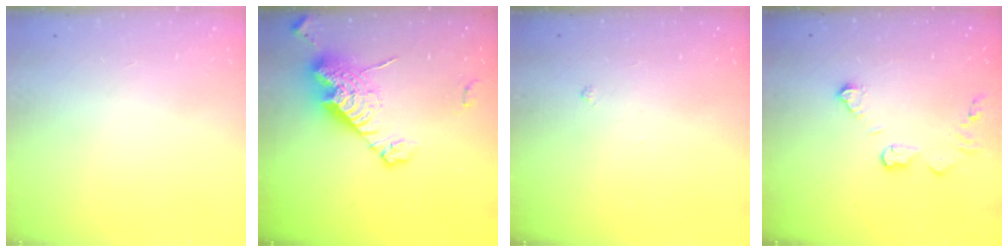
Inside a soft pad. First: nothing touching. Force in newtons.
{"total": 16.6, "press": 16.5, "slide": 1.5}
{"total": 2.9, "press": 2.8, "slide": 0.6}
{"total": 8.3, "press": 8.3, "slide": 0.4}